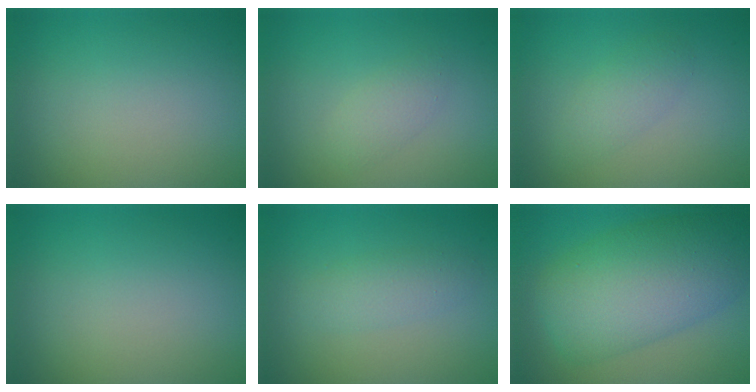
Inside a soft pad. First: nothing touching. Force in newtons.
{"total": 1.6, "press": 1.6, "slide": 0.1}
{"total": 1.9, "press": 1.9, "slide": 0.2}
{"total": 0.0}
{"total": 1.9, "press": 1.9, "slide": 0.1}
{"total": 9.5, "press": 9.5, "slide": 0.1}